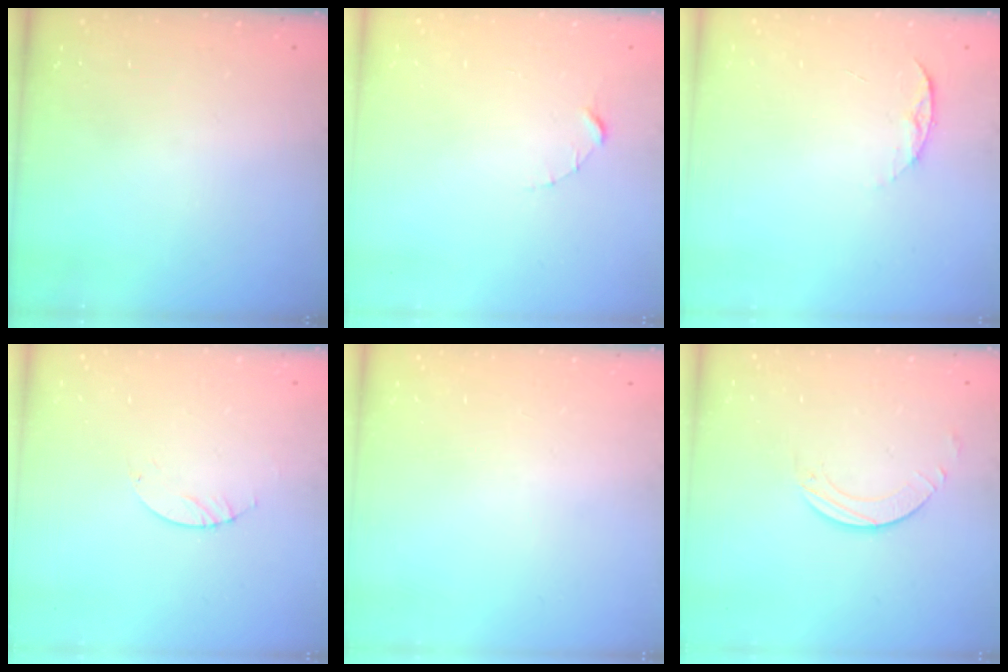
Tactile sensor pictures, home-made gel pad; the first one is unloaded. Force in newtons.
{"total": 1.5, "press": 1.5, "slide": 0.2}
{"total": 5.2, "press": 5.2, "slide": 0.6}
{"total": 0.9, "press": 0.8, "slide": 0.2}
{"total": 0.0}
{"total": 1.9, "press": 1.9, "slide": 0.1}